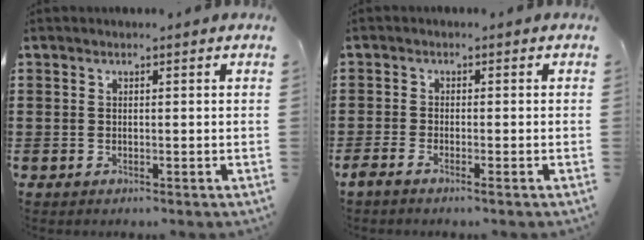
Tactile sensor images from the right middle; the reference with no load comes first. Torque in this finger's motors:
{"motor_torque": [1.01, 1.04, 0.02, 0.04]}